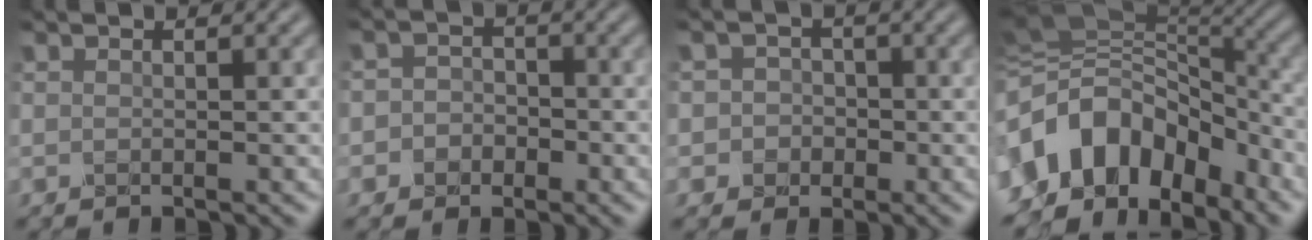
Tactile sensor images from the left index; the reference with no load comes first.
{"total": 2.6, "force": [-0.8, 2.3, 0.8], "torque": [0.011, 0.004, -0.033]}
{"total": 3.0, "force": [-0.5, 2.9, 0.7], "torque": [0.016, 0.011, -0.028]}
{"total": 12.4, "force": [-4.9, 8.7, 7.4], "torque": [-0.144, 0.004, -0.084]}